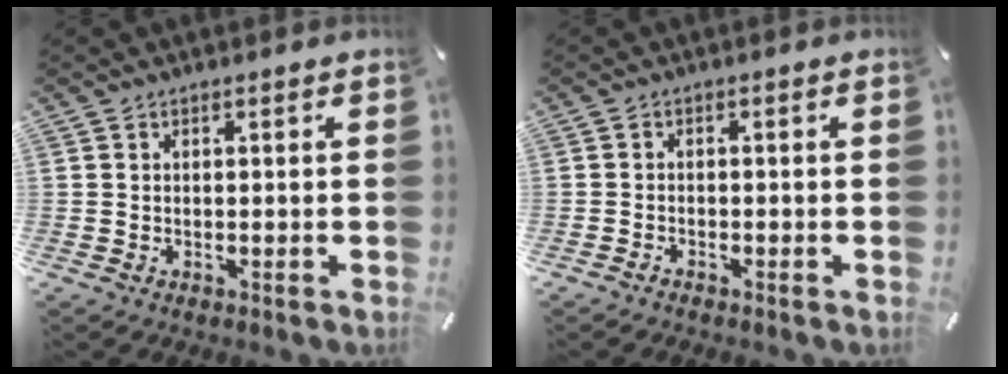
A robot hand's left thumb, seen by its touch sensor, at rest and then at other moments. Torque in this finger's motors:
{"motor_torque": [0.01, -0.16, -0.06, 0.02, 0.01]}